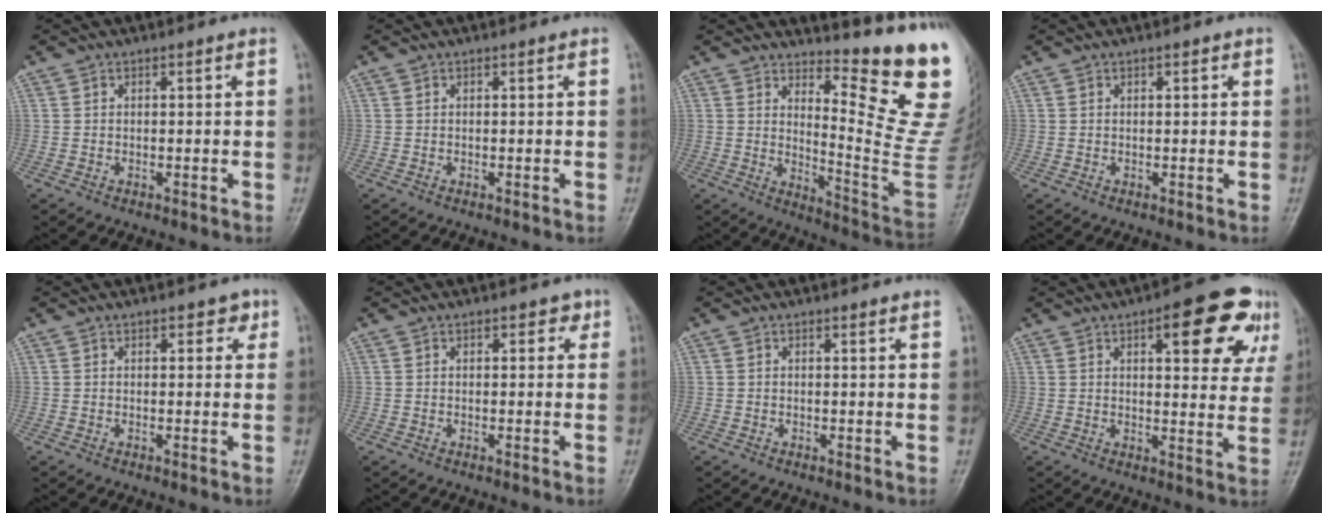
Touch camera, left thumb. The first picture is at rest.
{"total": 0.0}
{"total": 15.5, "force": [9.9, 1.7, 11.8], "torque": [-0.133, -0.116, 0.149]}
{"total": 0.9, "force": [0.5, 0.4, 0.7], "torque": [-0.007, 0.000, 0.003]}
{"total": 2.7, "force": [1.5, 1.5, 1.7], "torque": [-0.002, -0.003, 0.015]}
{"total": 2.3, "force": [1.2, 1.4, 1.4], "torque": [-0.001, -0.002, 0.012]}
{"total": 1.2, "force": [1.0, 0.1, 0.6], "torque": [-0.004, -0.003, 0.012]}
{"total": 15.7, "force": [7.5, 5.6, 12.6], "torque": [-0.118, -0.023, 0.088]}